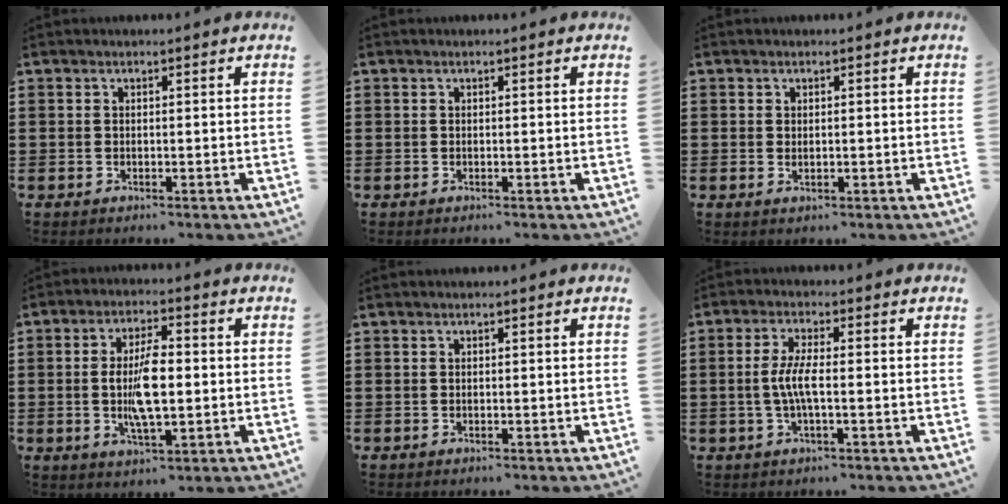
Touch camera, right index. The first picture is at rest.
{"total": 0.0}
{"total": 0.6, "force": [0.2, 0.3, 0.5], "torque": [-0.011, 0.003, 0.003]}
{"total": 8.0, "force": [-0.5, 2.9, 7.4], "torque": [-0.153, -0.001, -0.013]}
{"total": 0.0}
{"total": 4.6, "force": [-0.7, 0.9, 4.4], "torque": [-0.101, -0.005, -0.023]}